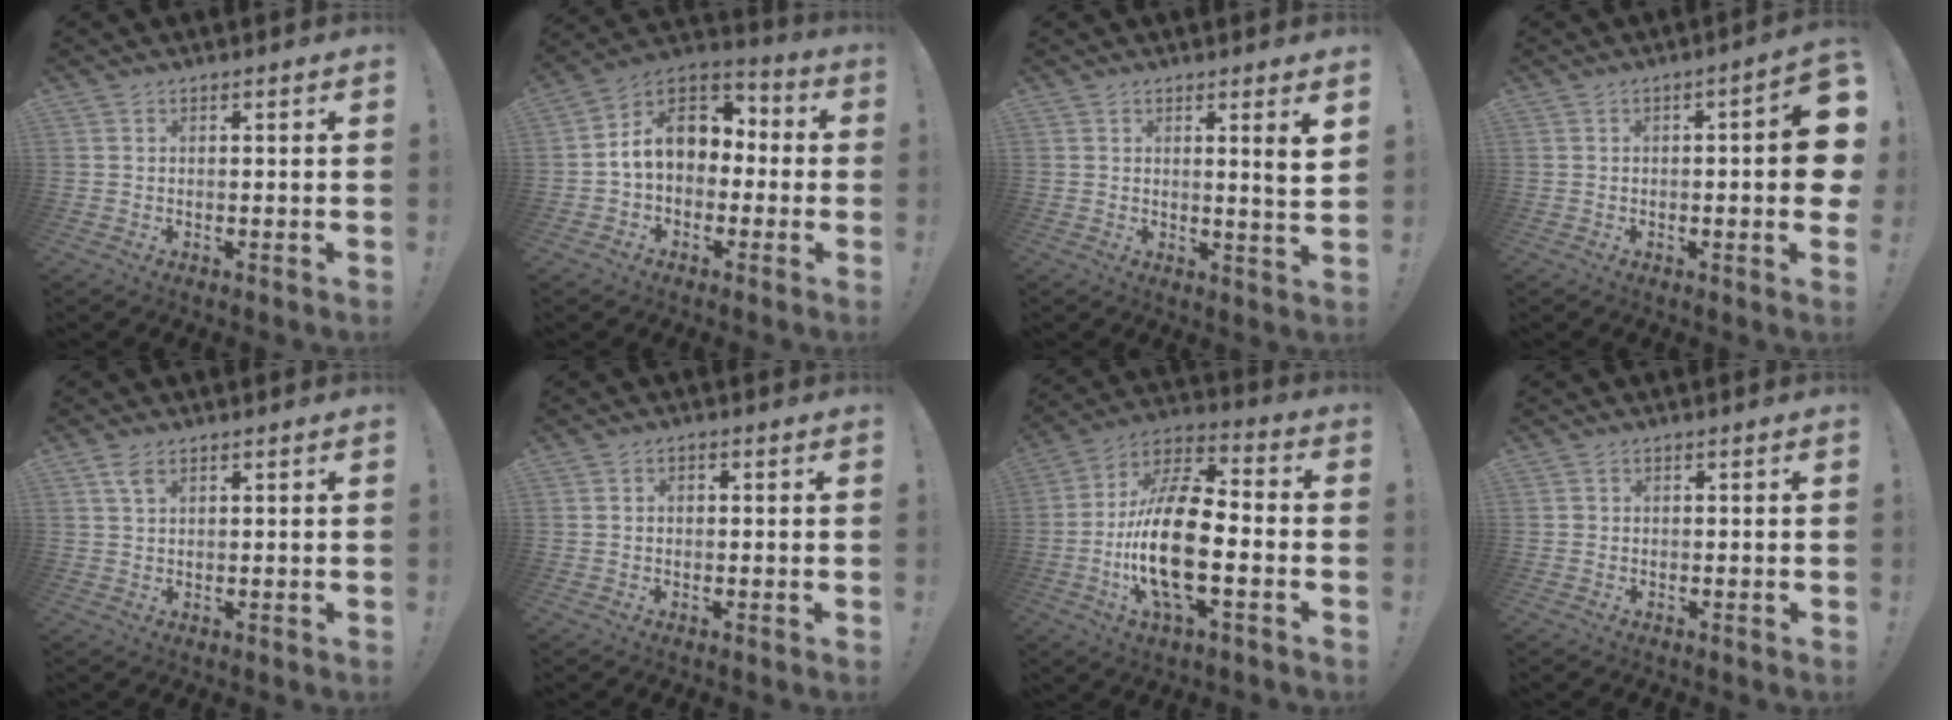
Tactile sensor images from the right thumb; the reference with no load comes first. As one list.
[{"total": 11.9, "force": [1.5, 9.3, 7.3], "torque": [-0.098, 0.008, 0.036]}, {"total": 5.3, "force": [2.2, -0.8, 4.8], "torque": [-0.060, -0.023, 0.028]}, {"total": 8.4, "force": [-0.1, 1.2, 8.3], "torque": [-0.112, -0.002, 0.000]}, {"total": 3.5, "force": [1.8, 1.7, 2.5], "torque": [-0.044, -0.002, 0.032]}, {"total": 1.3, "force": [-0.6, 0.8, 0.8], "torque": [-0.015, 0.004, -0.011]}, {"total": 21.8, "force": [-4.4, 9.3, 19.2], "torque": [-0.397, 0.016, -0.074]}, {"total": 0.8, "force": [-0.3, 0.7, 0.1], "torque": [-0.009, 0.004, -0.003]}]